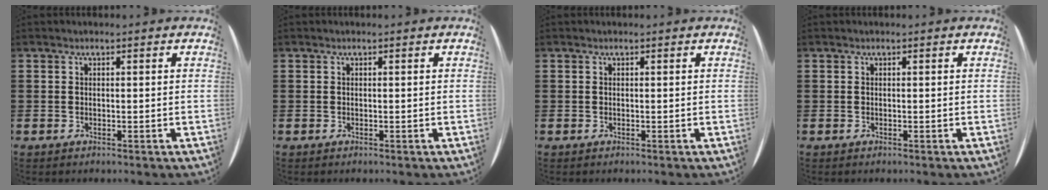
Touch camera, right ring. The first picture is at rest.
{"total": 0.0}
{"total": 0.0}
{"total": 0.0}